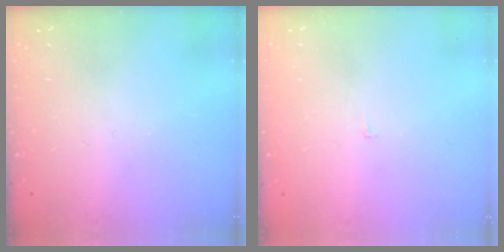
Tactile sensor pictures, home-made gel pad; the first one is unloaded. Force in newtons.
{"total": 2.2, "press": 2.2, "slide": 0.2}